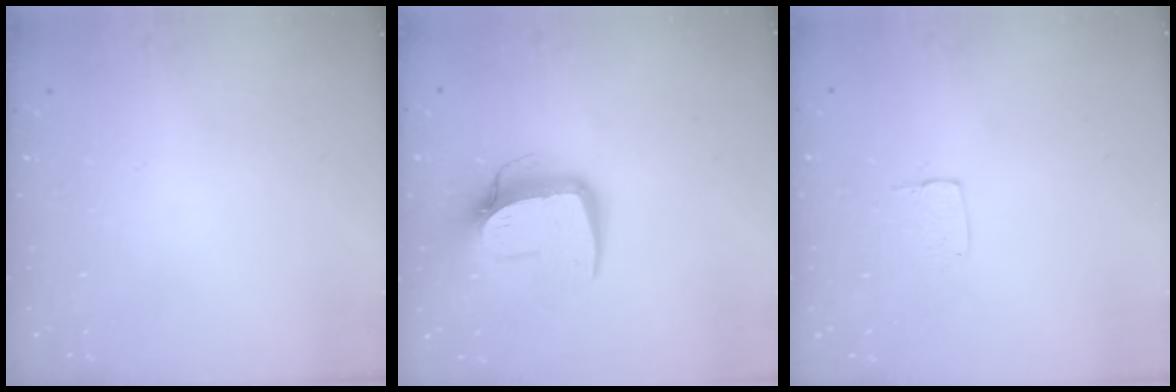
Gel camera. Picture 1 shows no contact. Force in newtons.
{"total": 13.0, "press": 12.9, "slide": 1.2}
{"total": 3.7, "press": 3.7, "slide": 0.2}